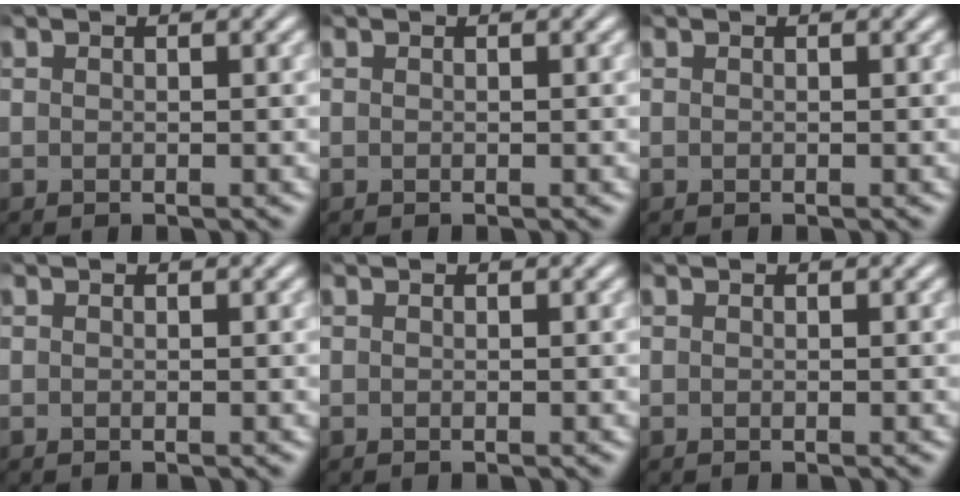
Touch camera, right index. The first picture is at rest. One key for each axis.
{"total": 0.0}
{"total": 0.0}
{"total": 0.0}
{"total": 0.0}
{"total": 0.0}